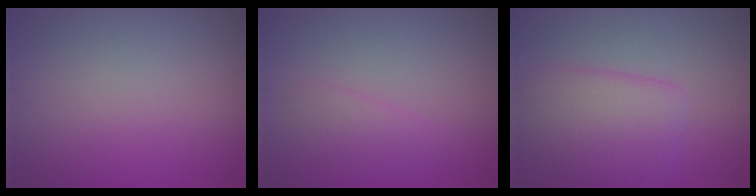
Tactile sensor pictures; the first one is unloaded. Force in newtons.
{"total": 1.6, "press": 1.6, "slide": 0.0}
{"total": 4.6, "press": 4.6, "slide": 0.2}